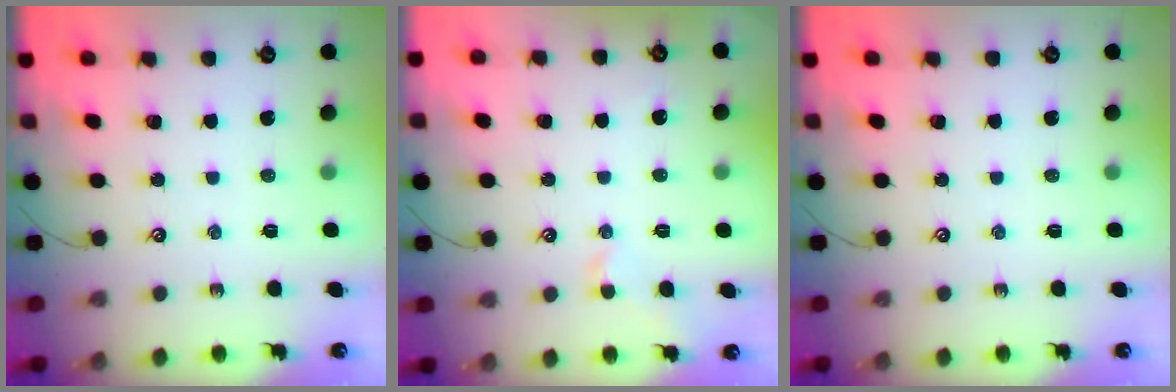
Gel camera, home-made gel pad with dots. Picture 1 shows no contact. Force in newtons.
{"total": 0.7, "press": 0.7, "slide": 0.2}
{"total": 0.0}